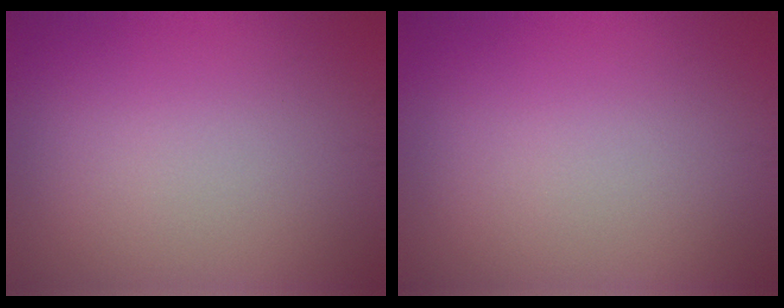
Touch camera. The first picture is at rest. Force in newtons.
{"total": 0.0}